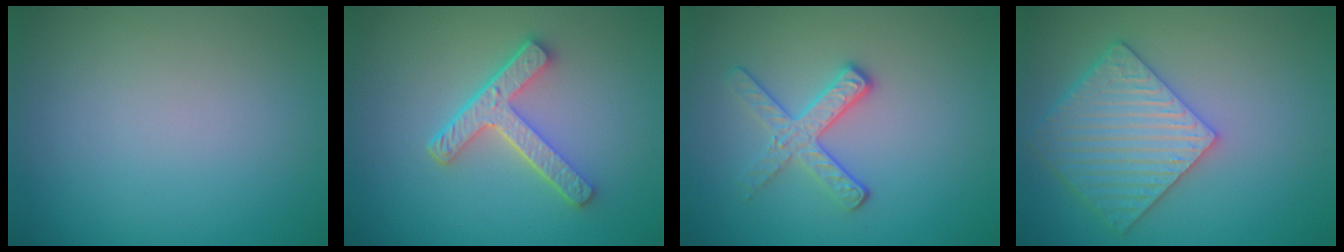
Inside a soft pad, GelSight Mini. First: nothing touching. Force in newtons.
{"total": 4.4, "press": 3.4, "slide": 2.7}
{"total": 2.9, "press": 2.6, "slide": 1.3}
{"total": 5.6, "press": 4.9, "slide": 2.6}